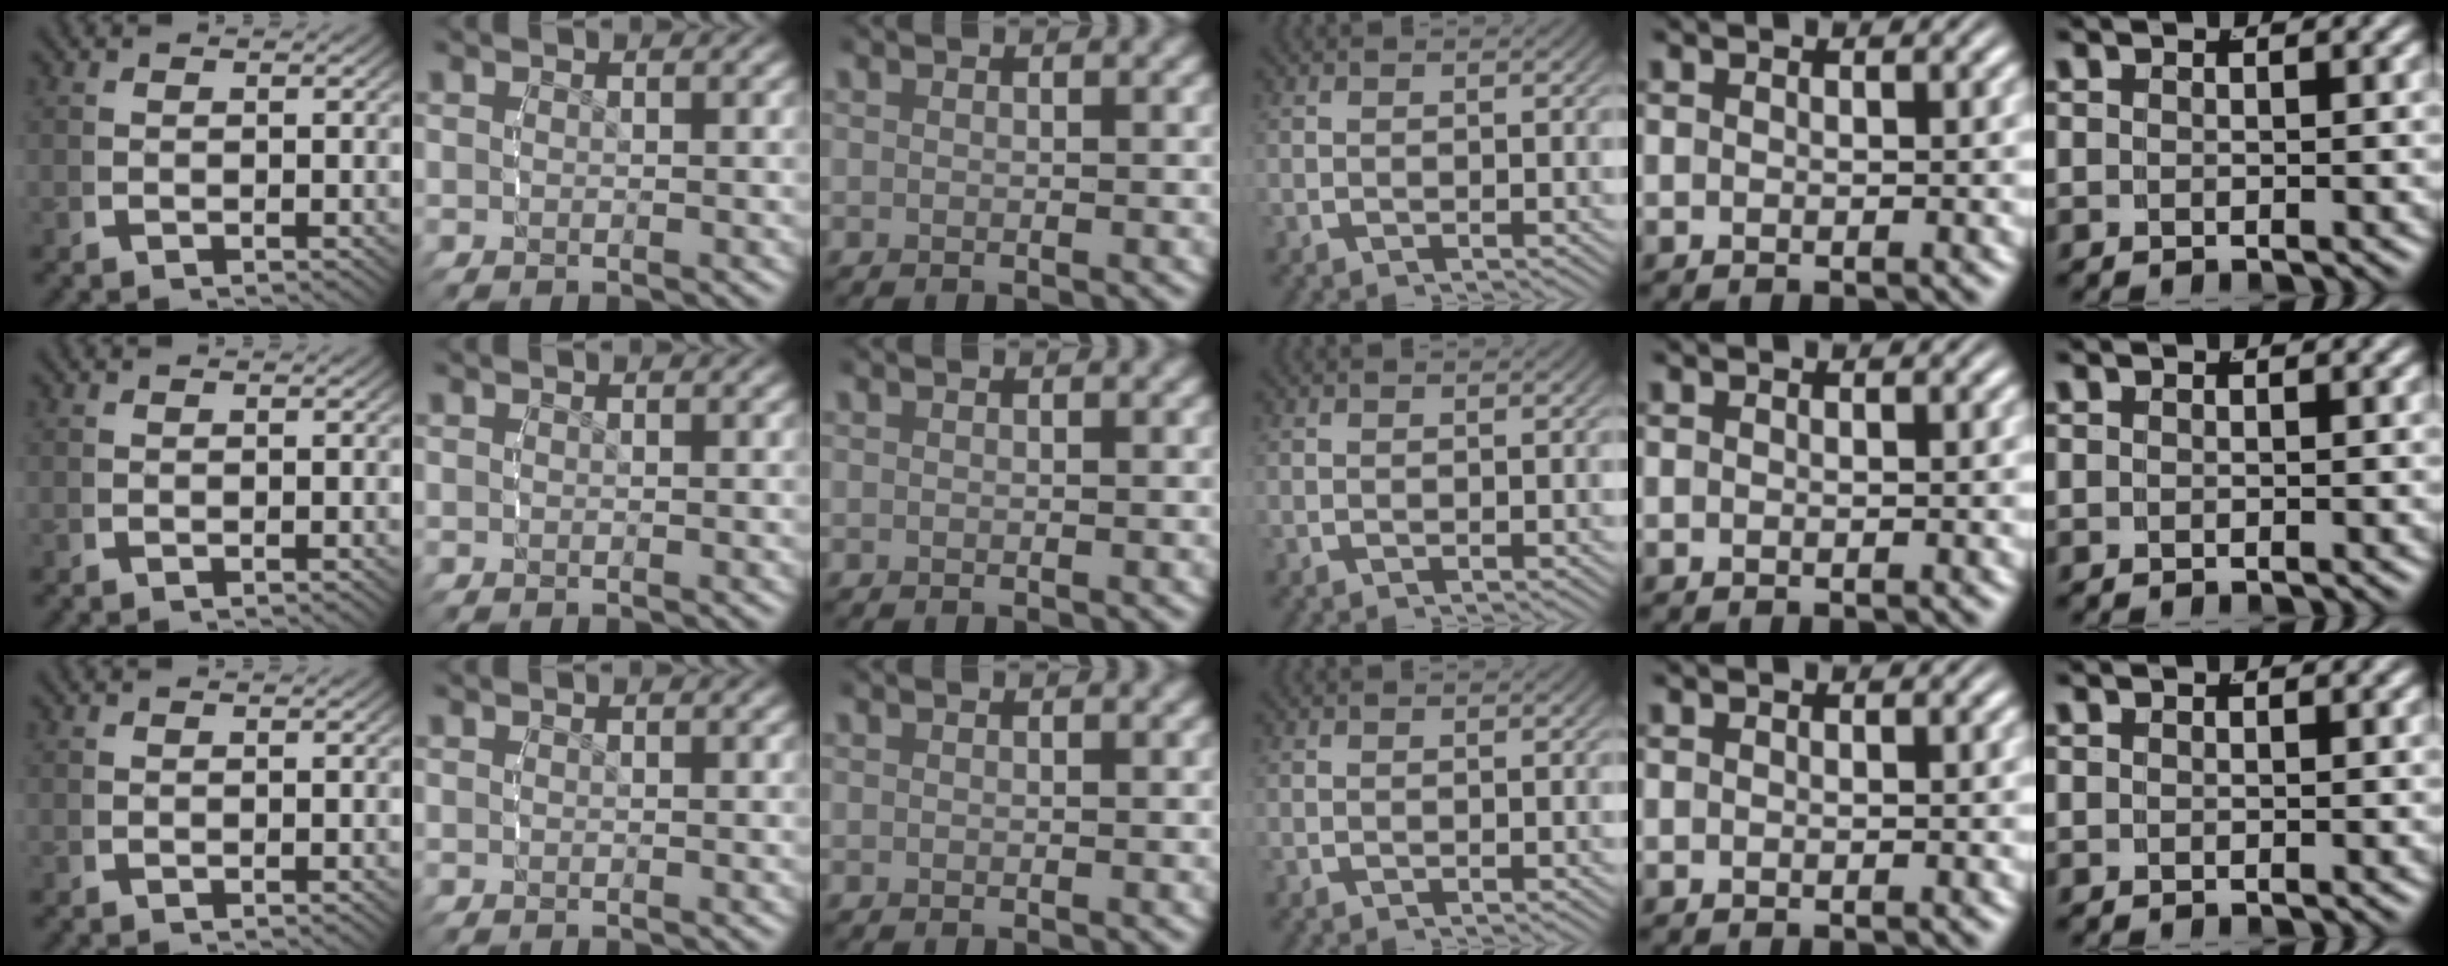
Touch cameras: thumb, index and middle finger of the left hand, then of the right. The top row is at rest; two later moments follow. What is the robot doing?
{"motion": "reach", "object": "button"}